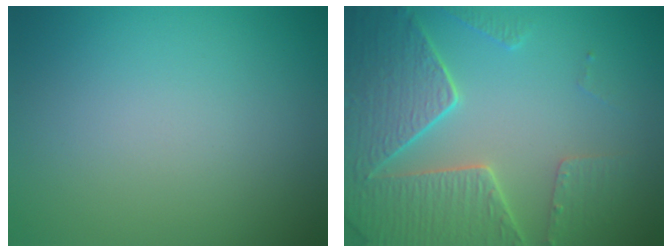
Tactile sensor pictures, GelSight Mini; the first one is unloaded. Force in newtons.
{"total": 7.0, "press": 5.6, "slide": 4.2}